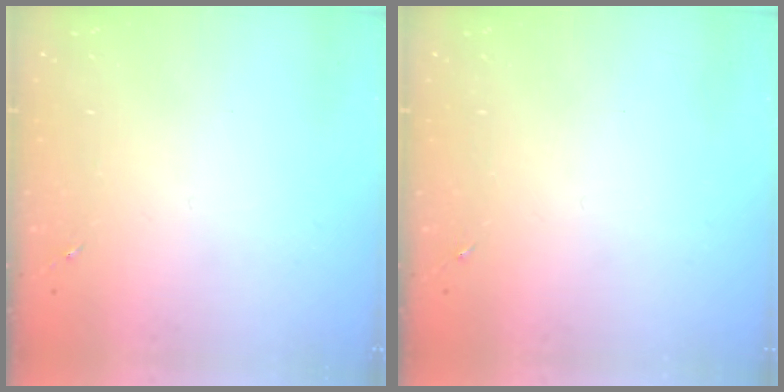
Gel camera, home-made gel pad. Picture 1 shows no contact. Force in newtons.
{"total": 0.0}